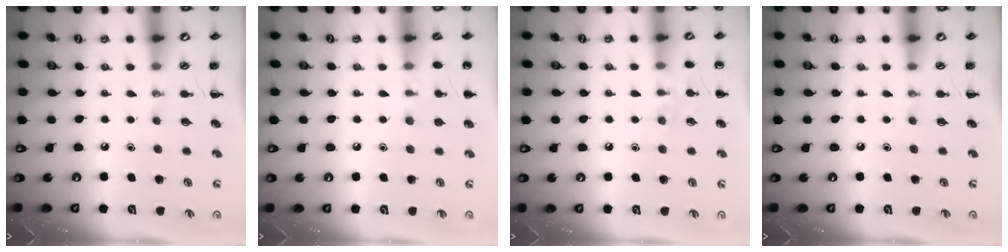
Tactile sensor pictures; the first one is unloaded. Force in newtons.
{"total": 5.9, "press": 5.7, "slide": 1.7}
{"total": 6.7, "press": 6.5, "slide": 1.6}
{"total": 0.0}